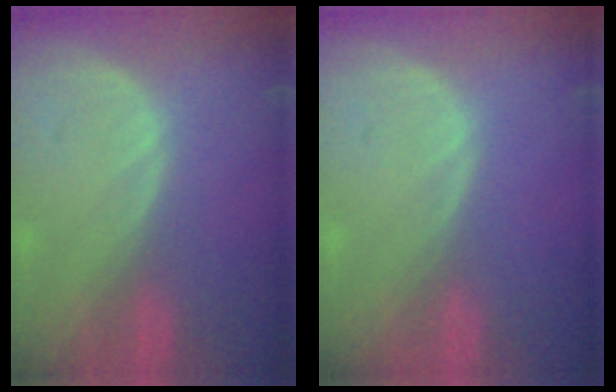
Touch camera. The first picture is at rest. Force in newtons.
{"total": 0.0}